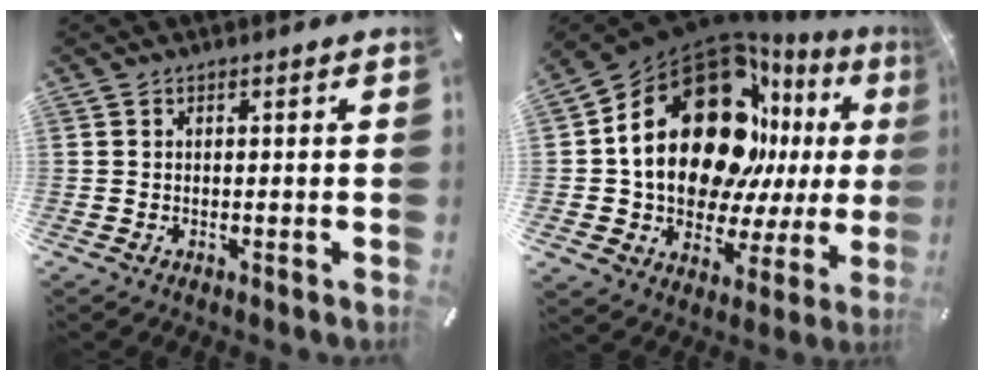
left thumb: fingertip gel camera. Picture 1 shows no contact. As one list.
[{"total": 26.1, "force": [8.8, 16.8, 17.9], "torque": [-0.308, -0.071, 0.161]}]